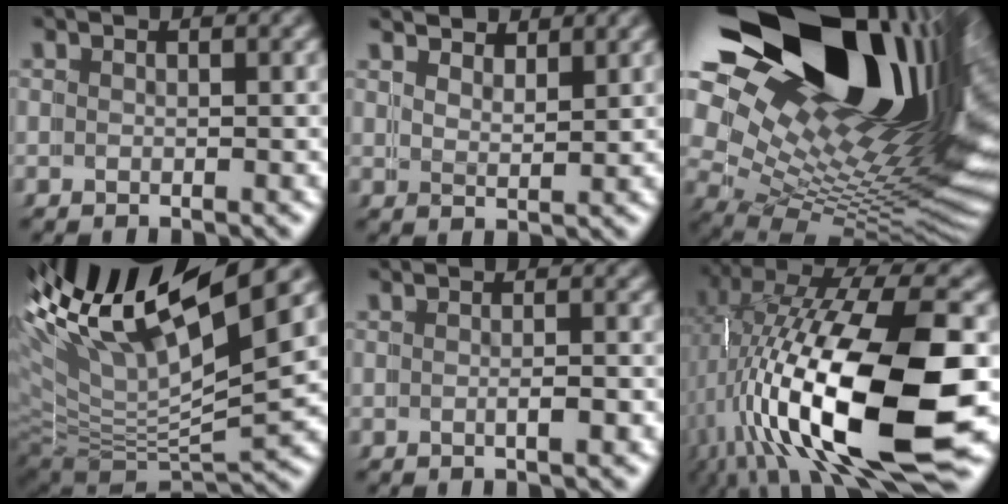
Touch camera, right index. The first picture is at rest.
{"total": 3.1, "force": [3.1, 0.1, -0.5], "torque": [0.000, -0.016, 0.059]}
{"total": 36.3, "force": [2.8, 21.9, 28.8], "torque": [-0.415, -0.028, 0.047]}
{"total": 18.7, "force": [5.3, 12.0, 13.3], "torque": [-0.242, -0.010, 0.080]}
{"total": 0.6, "force": [-0.3, -0.1, 0.6], "torque": [-0.010, -0.001, -0.007]}
{"total": 15.6, "force": [-0.7, 6.6, 14.2], "torque": [-0.271, -0.025, 0.006]}